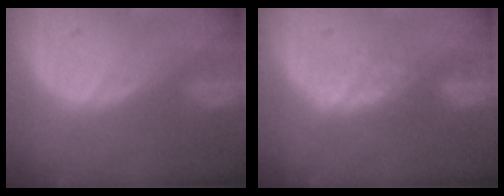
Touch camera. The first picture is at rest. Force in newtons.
{"total": 2.7, "press": 2.7, "slide": 0.6}